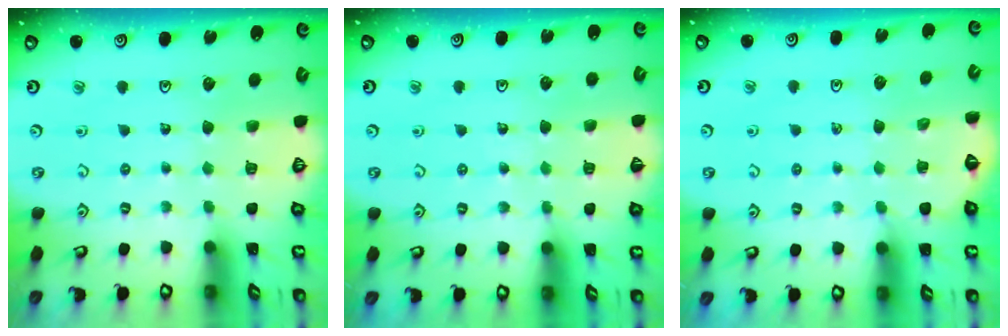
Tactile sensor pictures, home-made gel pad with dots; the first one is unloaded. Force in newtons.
{"total": 2.9, "press": 2.8, "slide": 0.5}
{"total": 3.3, "press": 2.8, "slide": 1.8}